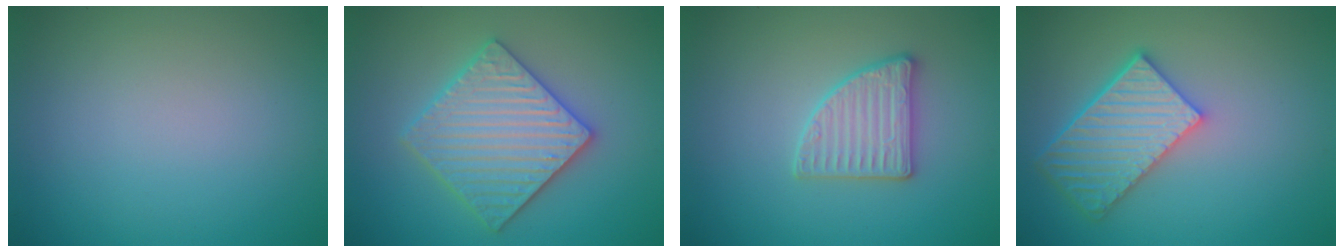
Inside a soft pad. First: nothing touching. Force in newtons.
{"total": 5.9, "press": 5.8, "slide": 1.1}
{"total": 2.8, "press": 2.8, "slide": 0.4}
{"total": 5.5, "press": 4.6, "slide": 3.0}